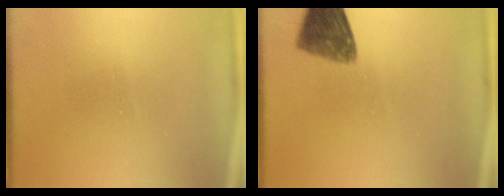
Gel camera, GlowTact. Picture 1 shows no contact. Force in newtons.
{"total": 7.8}